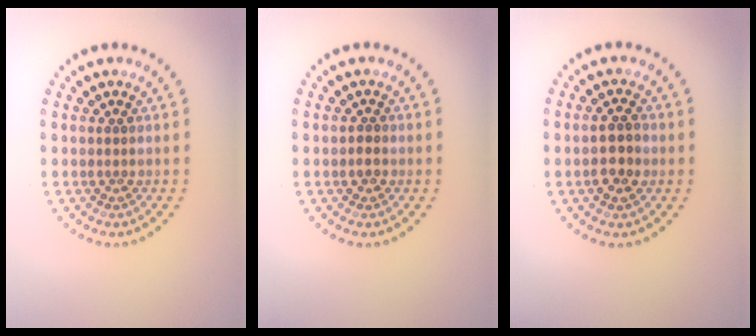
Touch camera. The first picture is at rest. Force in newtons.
{"total": 0.6, "press": 0.5, "slide": 0.3}
{"total": 2.7, "press": 2.6, "slide": 0.5}